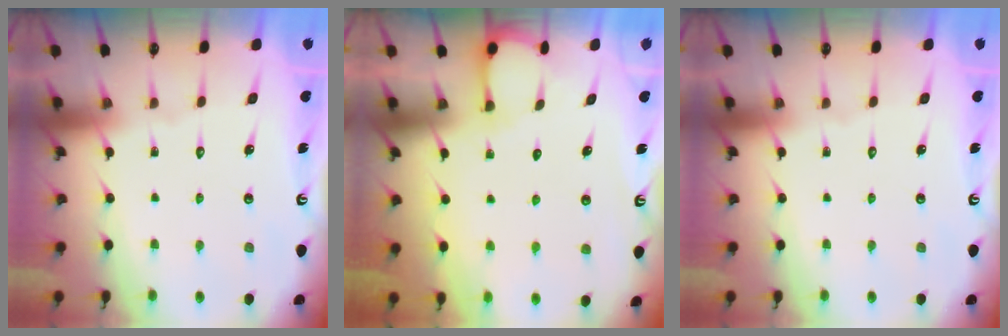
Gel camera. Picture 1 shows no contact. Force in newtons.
{"total": 3.4, "press": 3.4, "slide": 0.3}
{"total": 0.0}